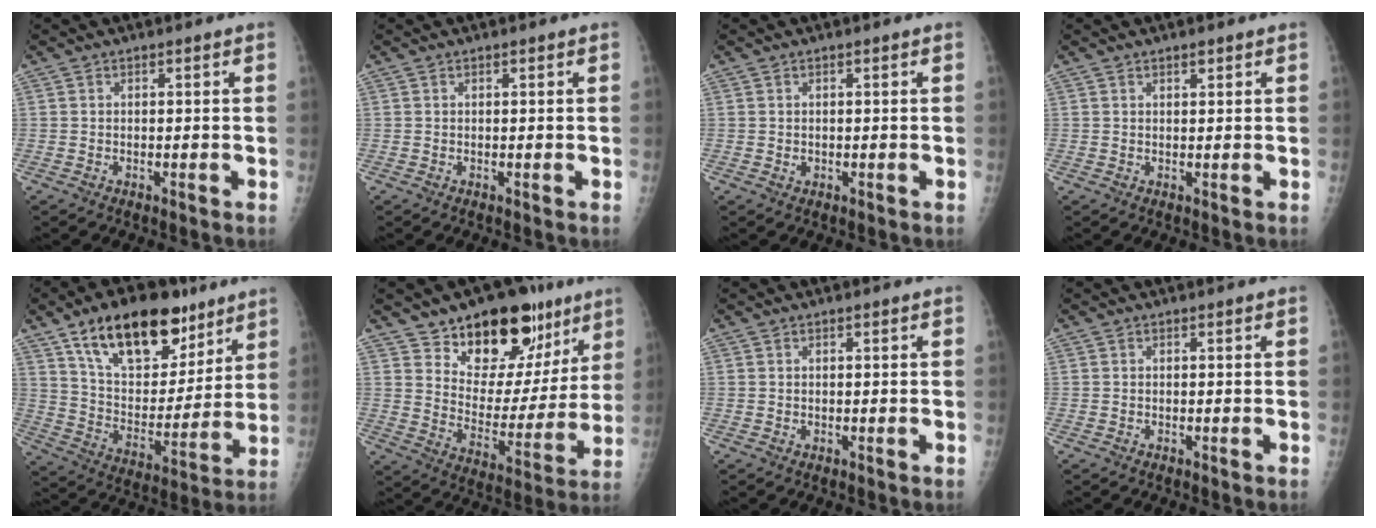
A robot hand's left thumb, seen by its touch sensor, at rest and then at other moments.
{"total": 0.0}
{"total": 0.7, "force": [0.1, 0.6, 0.4], "torque": [0.000, -0.001, 0.005]}
{"total": 1.3, "force": [0.9, 0.5, 0.7], "torque": [-0.004, -0.005, 0.015]}
{"total": 22.5, "force": [13.9, 11.5, 13.3], "torque": [-0.171, -0.050, 0.240]}
{"total": 20.9, "force": [13.3, 11.4, 11.4], "torque": [-0.109, -0.070, 0.207]}
{"total": 0.0}
{"total": 0.0}